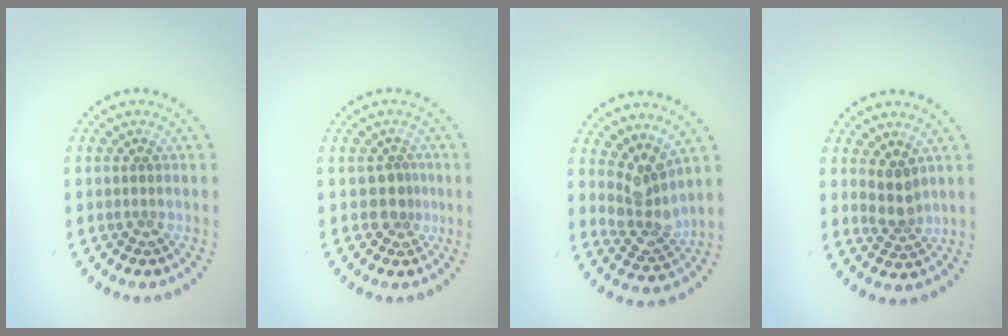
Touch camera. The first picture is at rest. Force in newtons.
{"total": 1.8, "press": 1.3, "slide": 1.2}
{"total": 3.3, "press": 2.5, "slide": 2.1}
{"total": 2.1, "press": 1.8, "slide": 1.1}